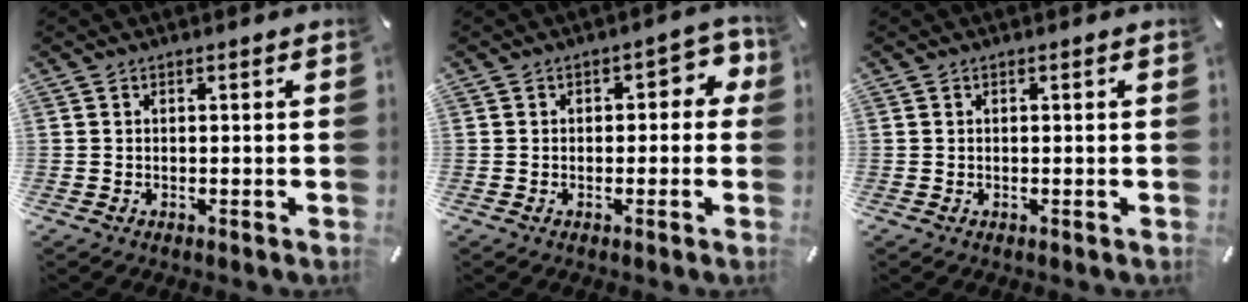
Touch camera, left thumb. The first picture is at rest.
{"total": 5.0, "force": [0.4, 3.3, 3.8], "torque": [-0.042, 0.004, -0.001]}
{"total": 0.0}